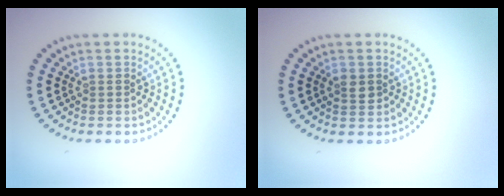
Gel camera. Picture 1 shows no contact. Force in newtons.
{"total": 1.4, "press": 1.4, "slide": 0.2}